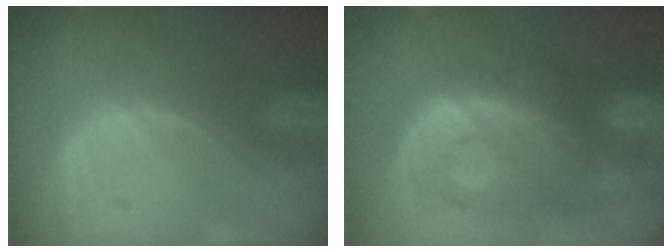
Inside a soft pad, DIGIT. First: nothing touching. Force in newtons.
{"total": 11.2, "press": 9.7, "slide": 5.6}